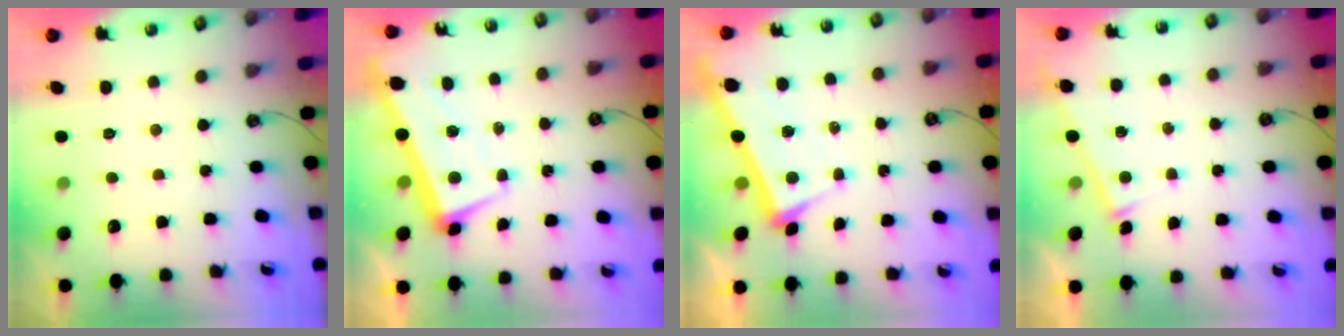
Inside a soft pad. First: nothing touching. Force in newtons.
{"total": 3.0, "press": 2.4, "slide": 1.7}
{"total": 4.2, "press": 4.2, "slide": 0.2}
{"total": 3.5, "press": 3.5, "slide": 0.1}